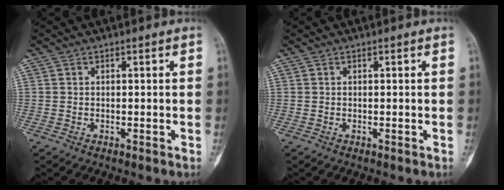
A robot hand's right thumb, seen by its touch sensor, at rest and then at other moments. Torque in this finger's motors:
{"motor_torque": [0.15, 0.07, -0.09, 0.03, 0.03]}